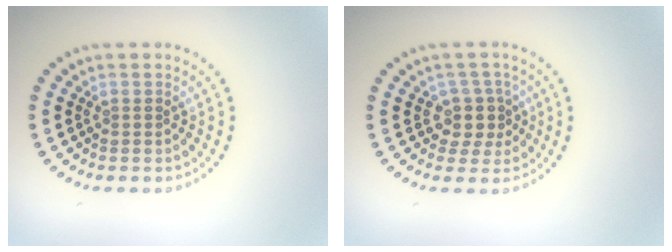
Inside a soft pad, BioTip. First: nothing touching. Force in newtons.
{"total": 2.6, "press": 2.1, "slide": 1.5}